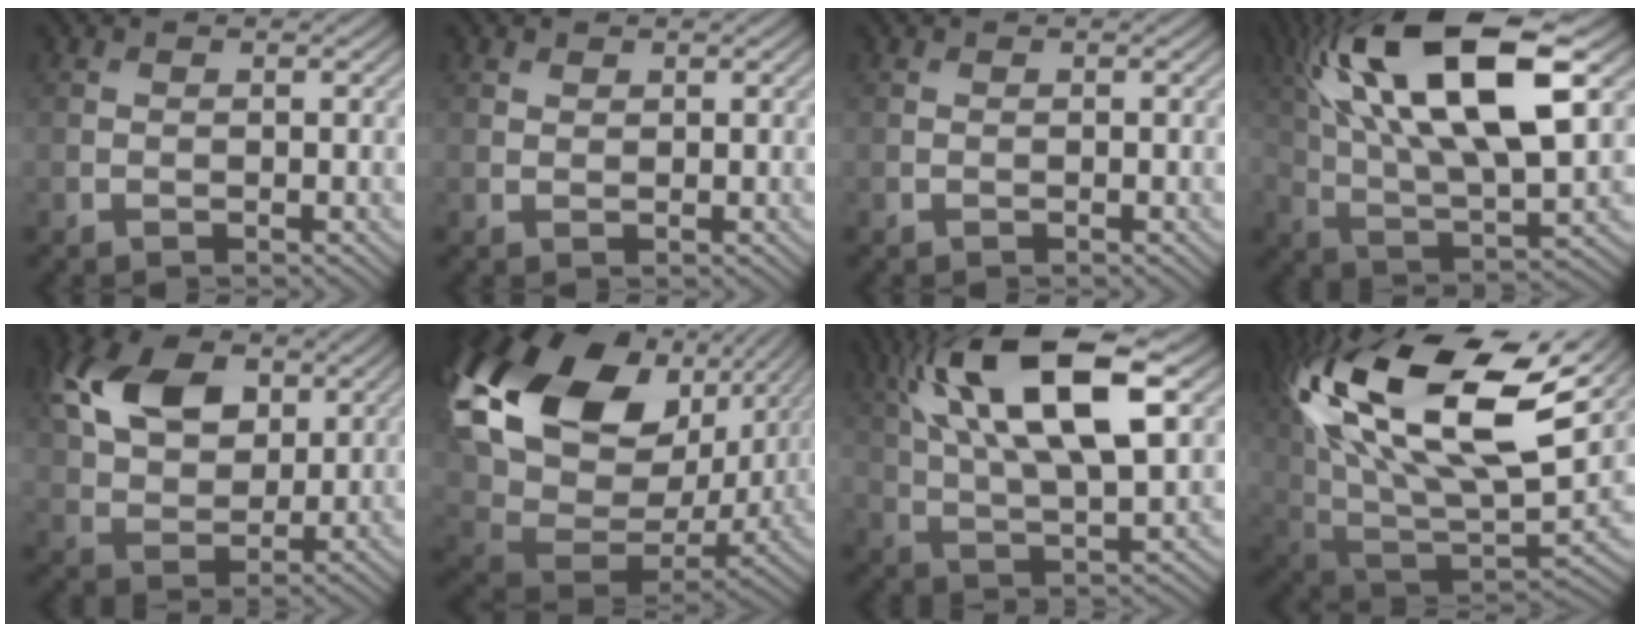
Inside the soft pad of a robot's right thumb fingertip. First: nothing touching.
{"total": 0.9, "force": [0.7, 0.5, 0.2], "torque": [-0.003, -0.002, 0.015]}
{"total": 0.0}
{"total": 19.3, "force": [7.2, 7.2, 16.4], "torque": [-0.324, 0.033, 0.121]}
{"total": 11.5, "force": [4.6, 7.1, 7.9], "torque": [-0.189, 0.024, 0.081]}
{"total": 21.4, "force": [8.4, 13.7, 14.1], "torque": [-0.322, 0.023, 0.166]}
{"total": 17.1, "force": [6.7, 6.3, 14.4], "torque": [-0.288, 0.025, 0.108]}
{"total": 22.4, "force": [9.5, 10.2, 17.5], "torque": [-0.376, 0.030, 0.170]}